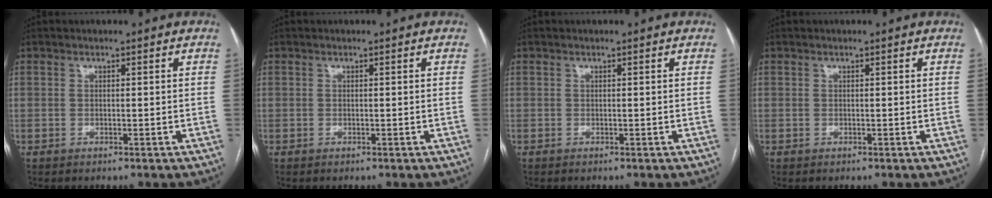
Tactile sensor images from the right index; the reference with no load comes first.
{"total": 0.0}
{"total": 0.0}
{"total": 0.0}